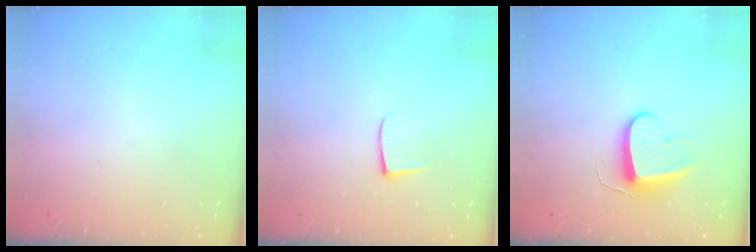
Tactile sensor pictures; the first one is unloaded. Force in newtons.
{"total": 4.7, "press": 4.6, "slide": 0.5}
{"total": 9.4, "press": 9.3, "slide": 0.9}